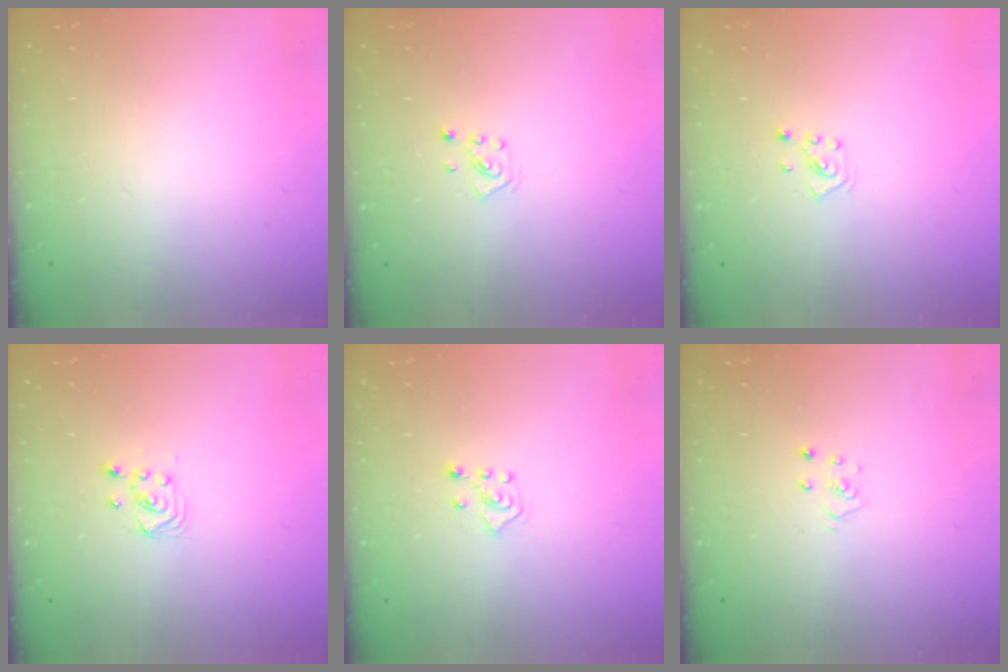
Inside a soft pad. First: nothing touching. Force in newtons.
{"total": 2.2, "press": 2.2, "slide": 0.3}
{"total": 2.2, "press": 2.2, "slide": 0.3}
{"total": 2.5, "press": 2.2, "slide": 1.1}
{"total": 5.0, "press": 4.9, "slide": 0.8}
{"total": 3.6, "press": 3.6, "slide": 0.2}